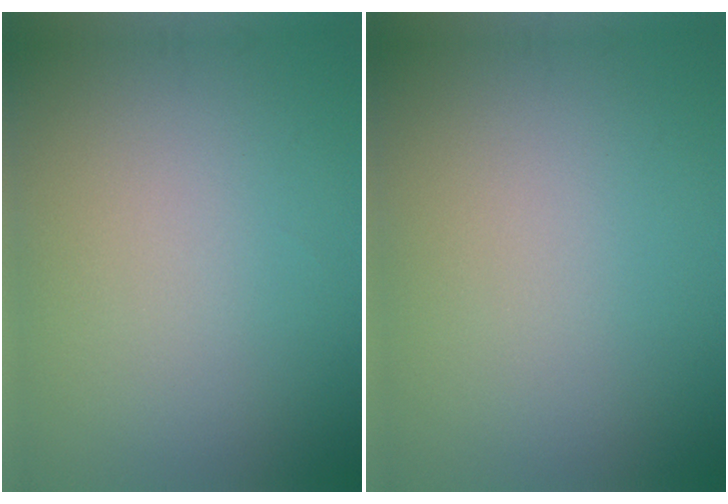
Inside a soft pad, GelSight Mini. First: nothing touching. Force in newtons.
{"total": 0.0}